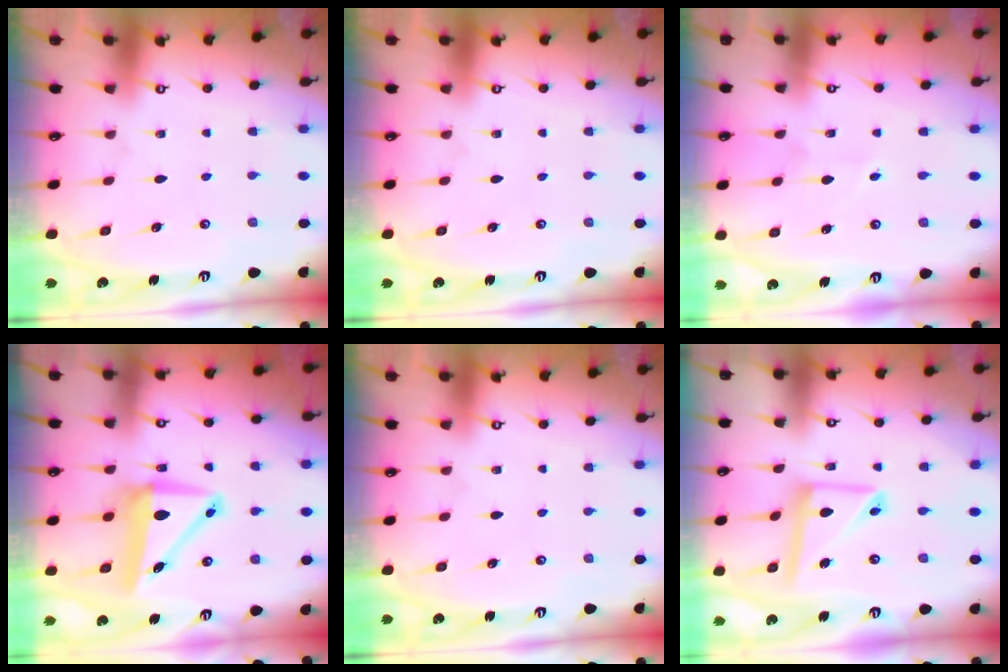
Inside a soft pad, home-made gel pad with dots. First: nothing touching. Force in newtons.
{"total": 0.0}
{"total": 3.2, "press": 3.2, "slide": 0.4}
{"total": 8.1, "press": 7.9, "slide": 1.8}
{"total": 0.0}
{"total": 12.1, "press": 12.0, "slide": 1.3}